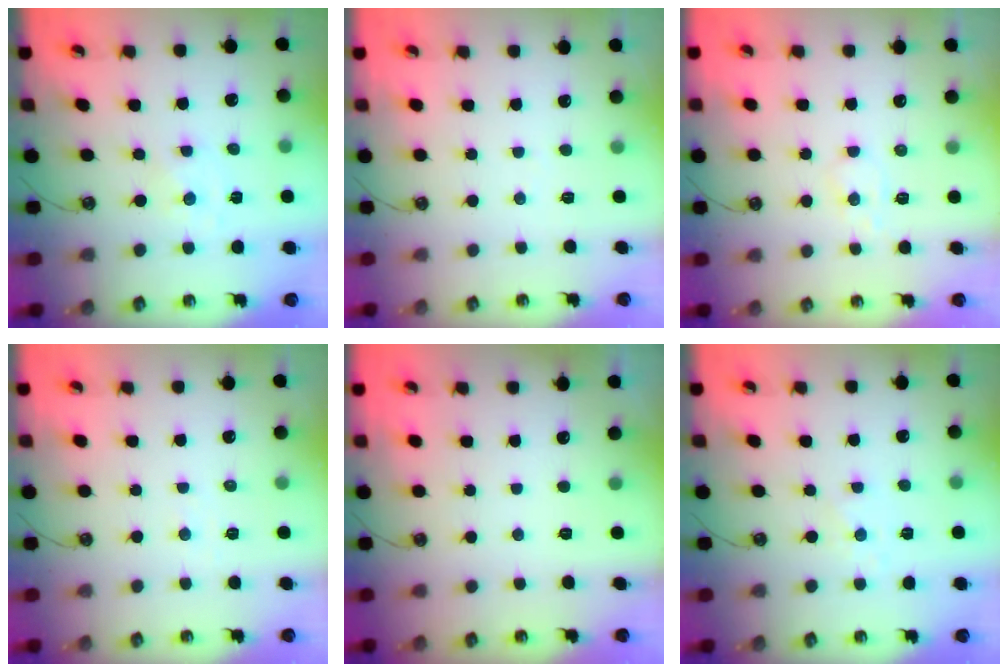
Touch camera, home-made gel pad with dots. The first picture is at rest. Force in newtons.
{"total": 2.6, "press": 2.6, "slide": 0.4}
{"total": 4.4, "press": 4.3, "slide": 1.0}
{"total": 3.4, "press": 3.3, "slide": 0.5}
{"total": 0.0}
{"total": 2.7, "press": 2.7, "slide": 0.4}